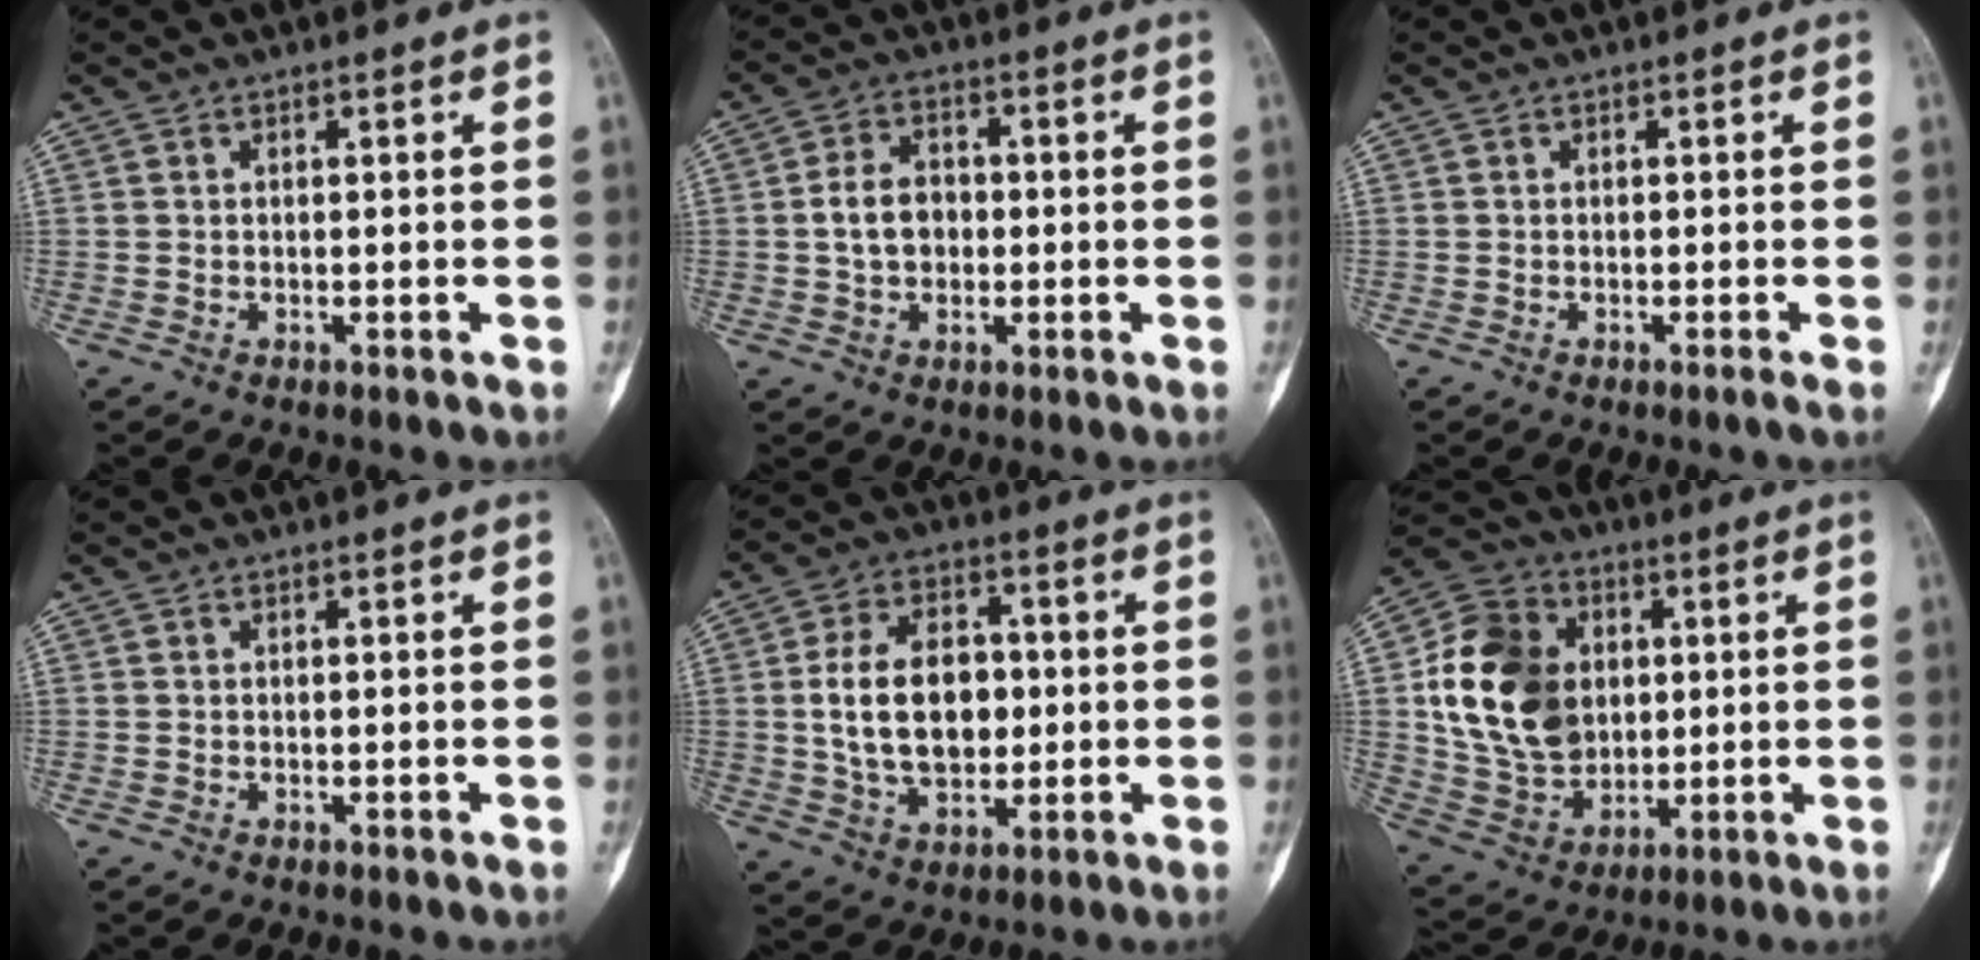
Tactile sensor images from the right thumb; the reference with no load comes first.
{"total": 6.8, "force": [-0.2, 5.0, 4.6], "torque": [-0.065, 0.014, -0.006]}
{"total": 0.6, "force": [-0.4, -0.2, 0.4], "torque": [-0.004, 0.001, -0.010]}
{"total": 0.0}
{"total": 14.7, "force": [0.7, 9.6, 11.0], "torque": [-0.163, 0.009, 0.018]}
{"total": 19.9, "force": [2.8, 15.4, 12.3], "torque": [-0.202, 0.004, 0.059]}